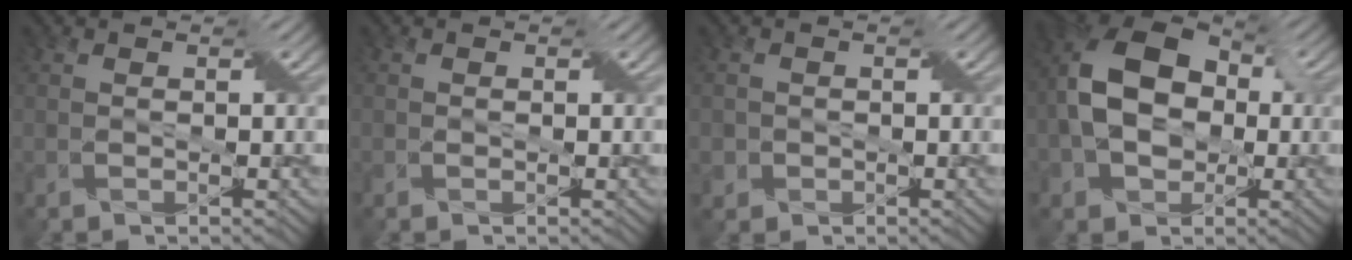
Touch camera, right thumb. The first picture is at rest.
{"total": 0.0}
{"total": 1.6, "force": [-0.5, 1.5, 0.1], "torque": [-0.002, 0.000, -0.009]}
{"total": 13.1, "force": [0.0, 9.4, 9.2], "torque": [-0.193, 0.011, -0.008]}